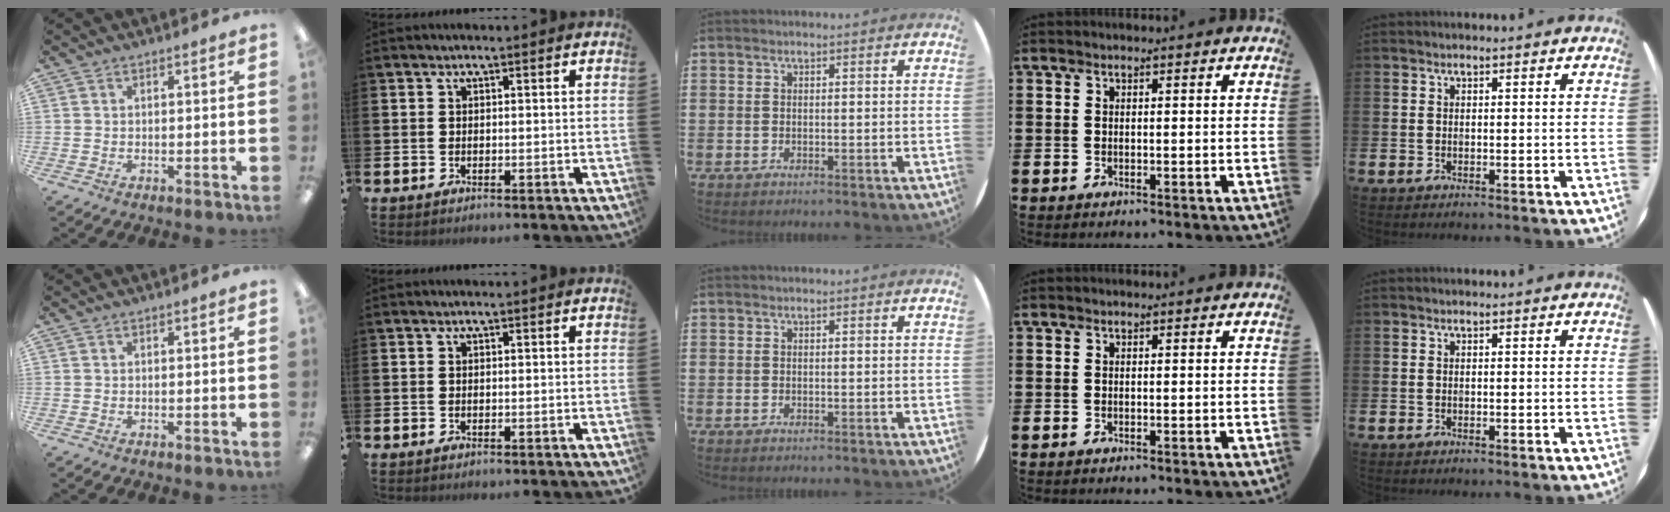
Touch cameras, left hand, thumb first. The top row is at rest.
{}